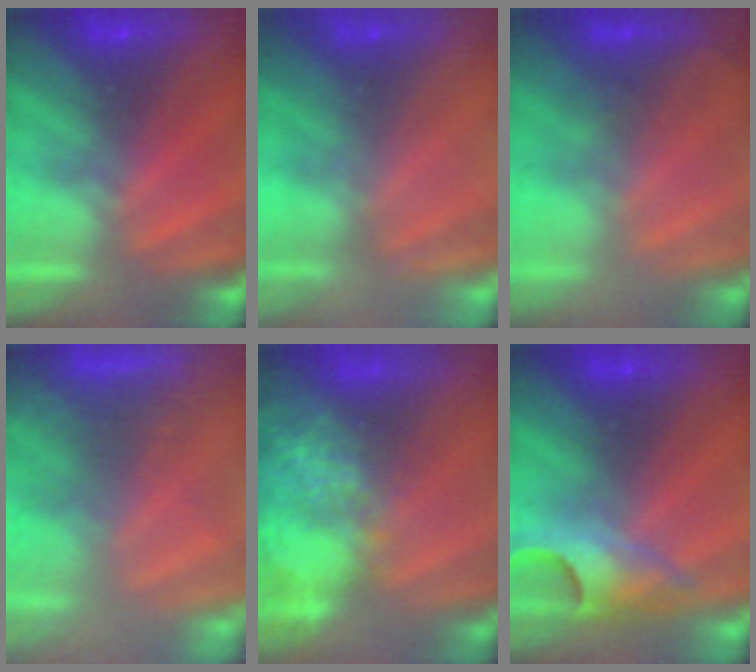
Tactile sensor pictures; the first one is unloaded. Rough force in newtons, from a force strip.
{"total": 2.1}
{"total": 2.2}
{"total": 6.9}
{"total": 7.4}
{"total": 4.8}